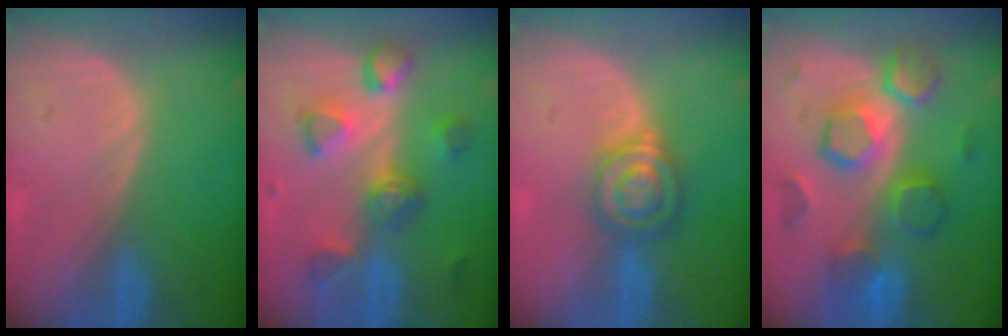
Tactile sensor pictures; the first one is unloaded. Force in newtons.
{"total": 8.1, "press": 7.8, "slide": 2.3}
{"total": 6.2, "press": 5.8, "slide": 2.2}
{"total": 9.5, "press": 9.5, "slide": 0.4}